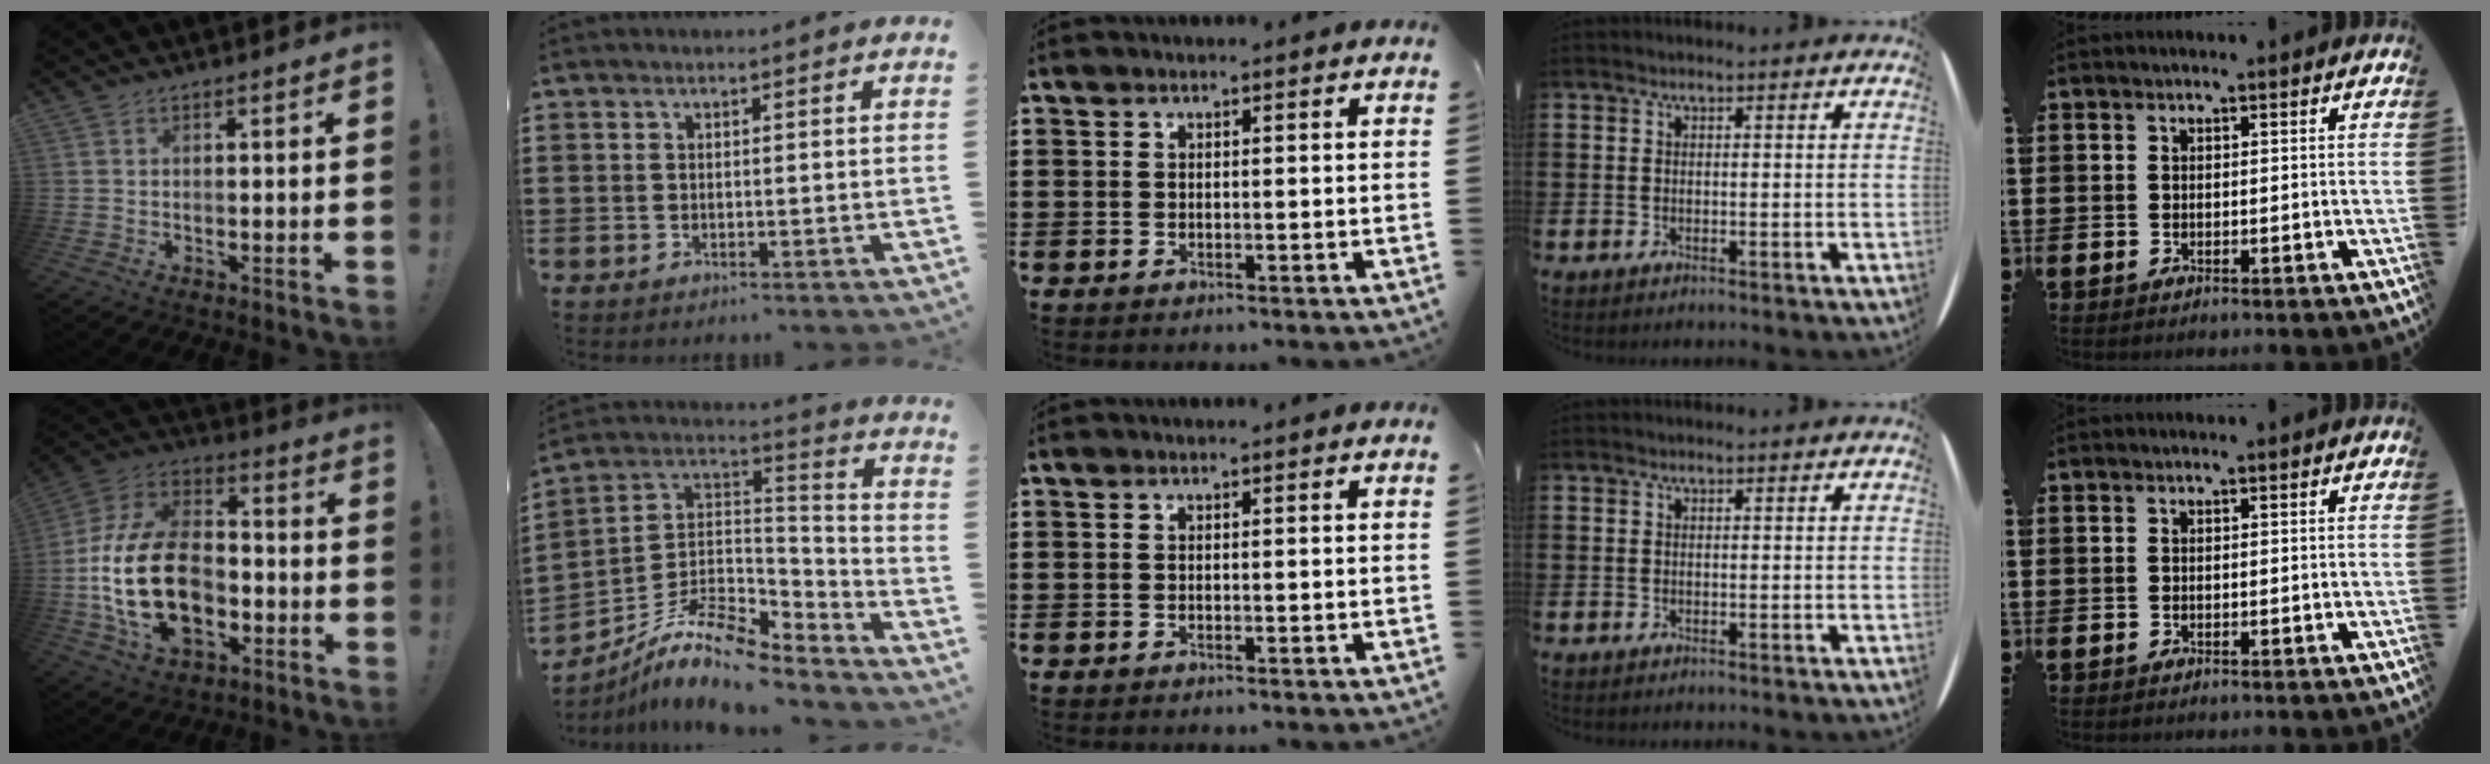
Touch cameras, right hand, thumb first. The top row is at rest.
{"thumb": {"total": 25.5, "force": [-4.9, 16.7, 18.6], "torque": [-0.358, 0.037, -0.066]}, "index": {"total": 11.5, "force": [-9.0, 3.7, 6.2], "torque": [-0.127, 0.018, -0.176]}}